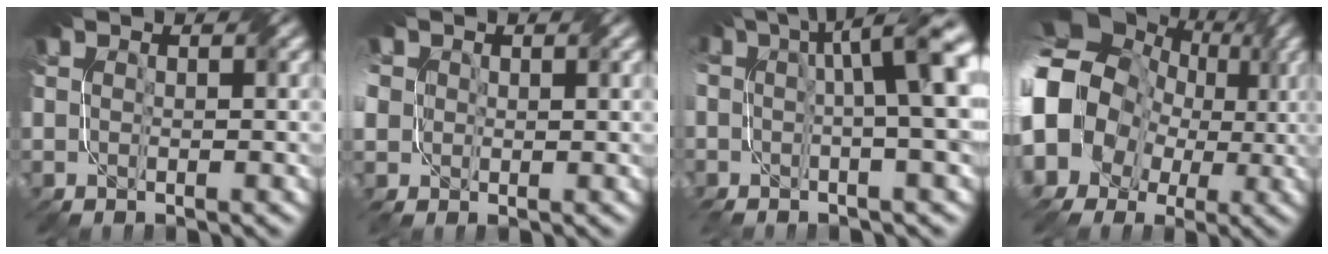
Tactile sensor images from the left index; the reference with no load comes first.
{"total": 3.4, "force": [0.8, 3.0, 1.5], "torque": [-0.046, 0.012, 0.015]}
{"total": 10.3, "force": [1.0, 2.7, 9.9], "torque": [-0.114, 0.018, 0.011]}
{"total": 15.6, "force": [0.3, 13.6, 7.6], "torque": [-0.170, -0.002, -0.026]}